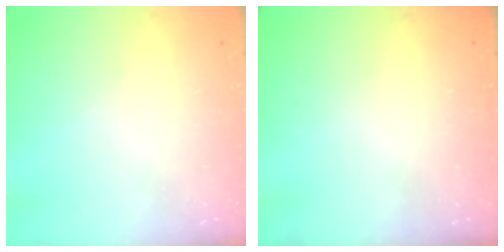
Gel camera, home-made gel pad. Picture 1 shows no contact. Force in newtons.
{"total": 0.0}